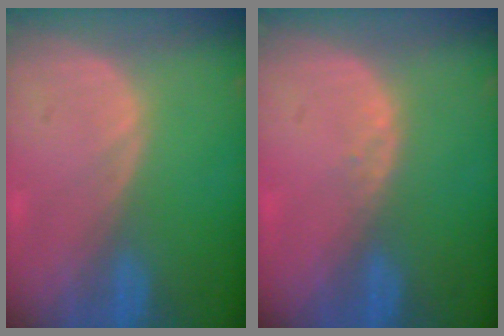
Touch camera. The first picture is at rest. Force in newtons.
{"total": 1.1, "press": 0.8, "slide": 0.7}